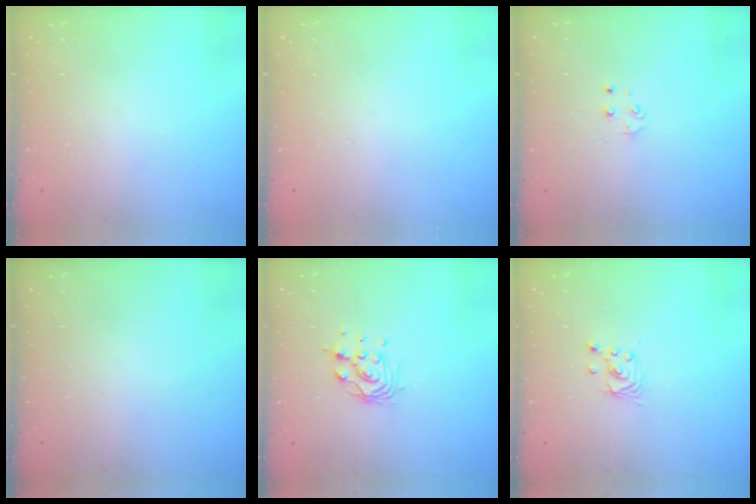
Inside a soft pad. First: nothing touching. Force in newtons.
{"total": 0.0}
{"total": 3.7, "press": 3.7, "slide": 0.4}
{"total": 0.0}
{"total": 9.3, "press": 9.2, "slide": 1.3}
{"total": 2.4, "press": 2.4, "slide": 0.2}